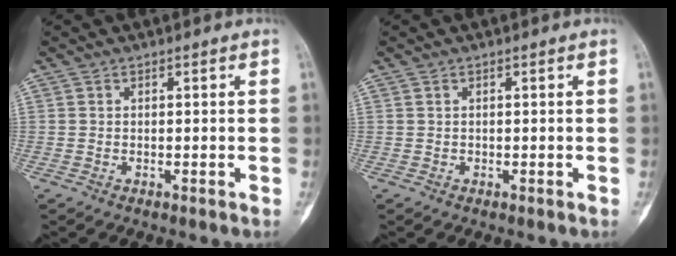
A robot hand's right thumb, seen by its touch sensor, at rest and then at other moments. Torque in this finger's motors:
{"motor_torque": [0.25, 0.08, 0.33, -0.11, 0.02]}